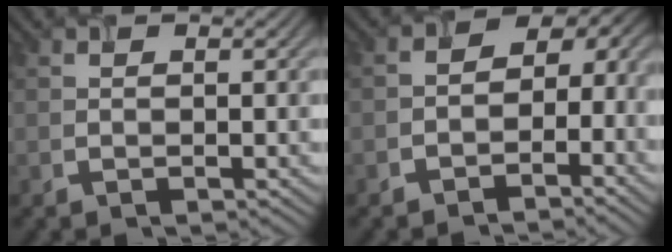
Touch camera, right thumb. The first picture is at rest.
{"total": 4.9, "force": [-2.8, 3.0, 2.7], "torque": [-0.021, -0.004, -0.056]}